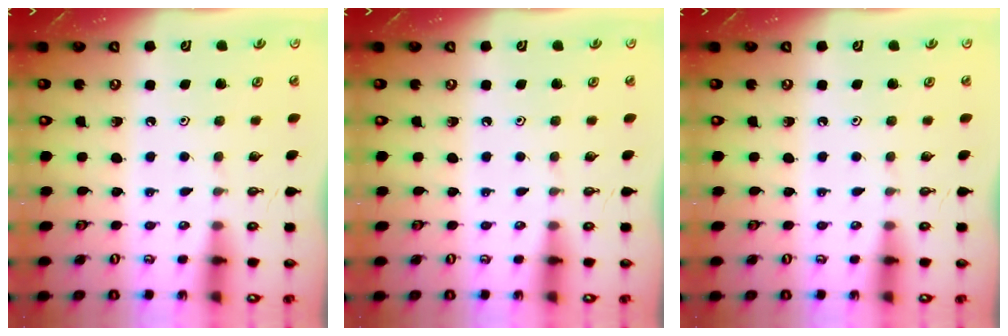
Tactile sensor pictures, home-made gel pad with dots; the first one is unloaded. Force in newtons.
{"total": 0.0}
{"total": 0.0}